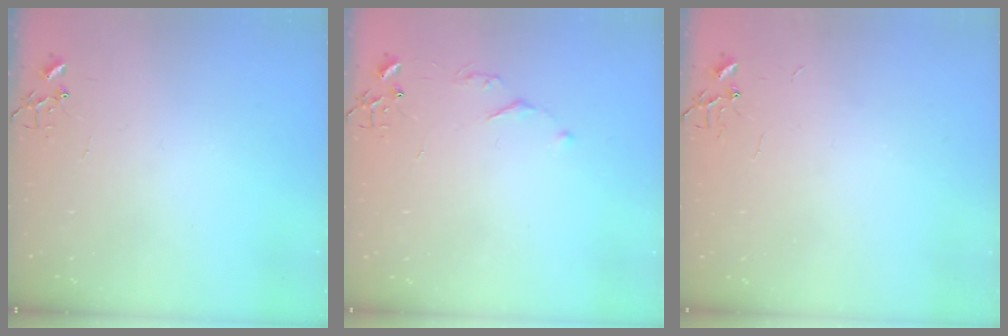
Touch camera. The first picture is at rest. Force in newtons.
{"total": 4.3, "press": 4.3, "slide": 0.7}
{"total": 2.2, "press": 2.2, "slide": 0.3}